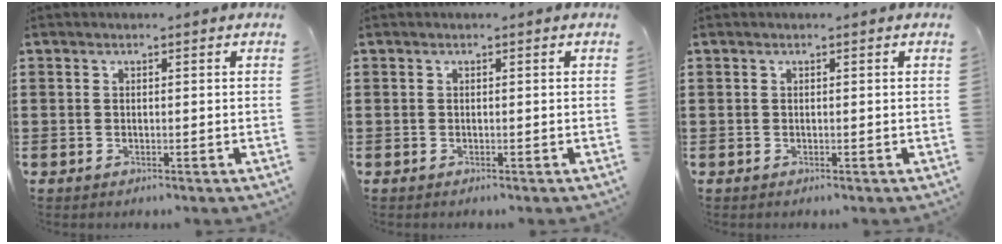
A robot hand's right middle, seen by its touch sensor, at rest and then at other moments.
{"total": 0.0}
{"total": 0.0}